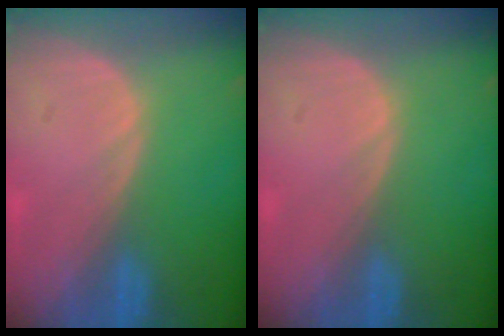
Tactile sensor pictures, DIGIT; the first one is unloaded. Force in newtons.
{"total": 0.0}